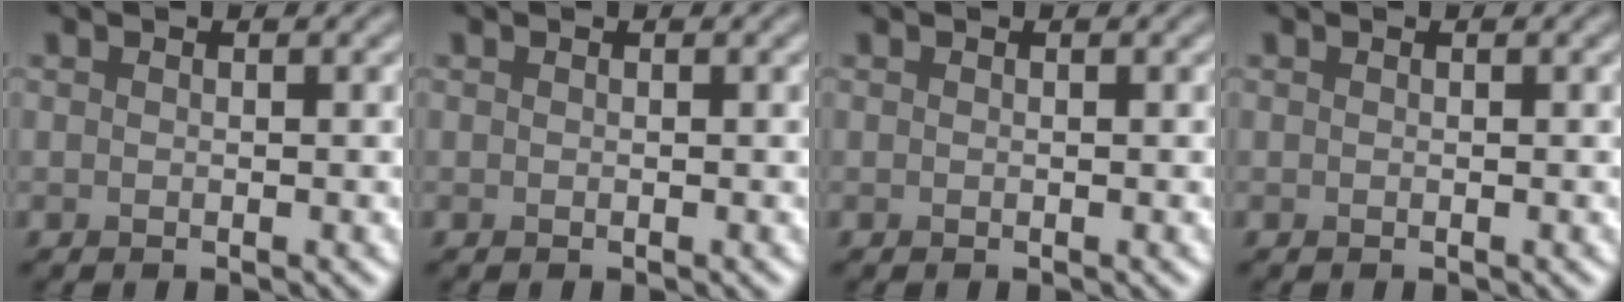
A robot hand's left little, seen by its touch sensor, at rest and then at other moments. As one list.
[{"total": 0.0}, {"total": 0.0}, {"total": 0.0}]